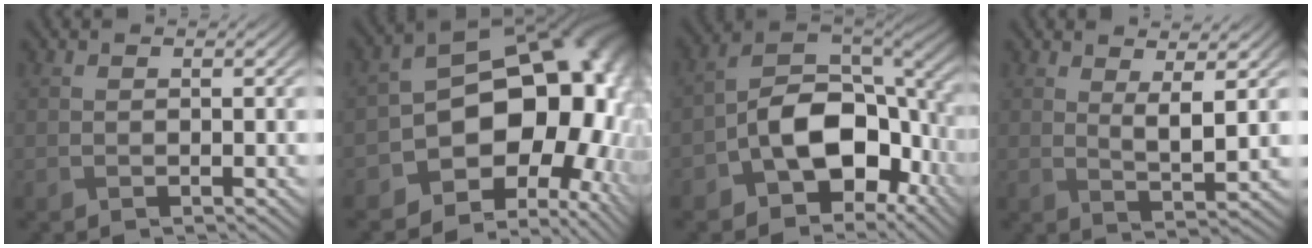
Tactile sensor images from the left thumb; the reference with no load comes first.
{"total": 18.8, "force": [-3.9, 13.1, 12.9], "torque": [-0.163, -0.045, -0.033]}
{"total": 13.5, "force": [-4.9, 8.5, 9.3], "torque": [-0.167, -0.020, -0.100]}
{"total": 3.5, "force": [1.6, 0.9, 3.1], "torque": [-0.068, -0.010, 0.030]}